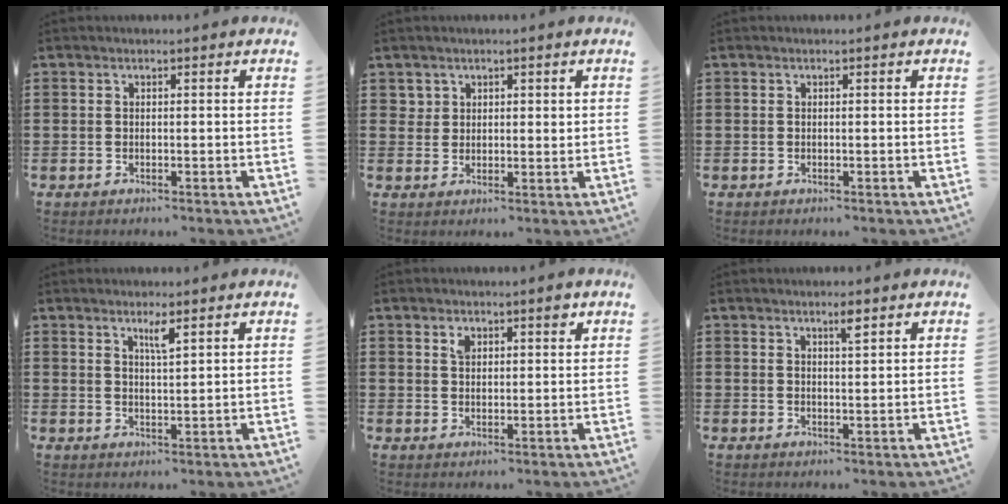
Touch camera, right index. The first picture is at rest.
{"total": 2.4, "force": [1.4, 1.8, 0.5], "torque": [-0.009, 0.005, 0.026]}
{"total": 0.0}
{"total": 2.6, "force": [1.7, 0.2, 2.0], "torque": [-0.034, -0.004, 0.026]}
{"total": 2.4, "force": [1.6, 1.2, 1.4], "torque": [-0.016, -0.004, 0.025]}
{"total": 2.3, "force": [1.6, 0.3, 1.7], "torque": [-0.027, -0.002, 0.025]}